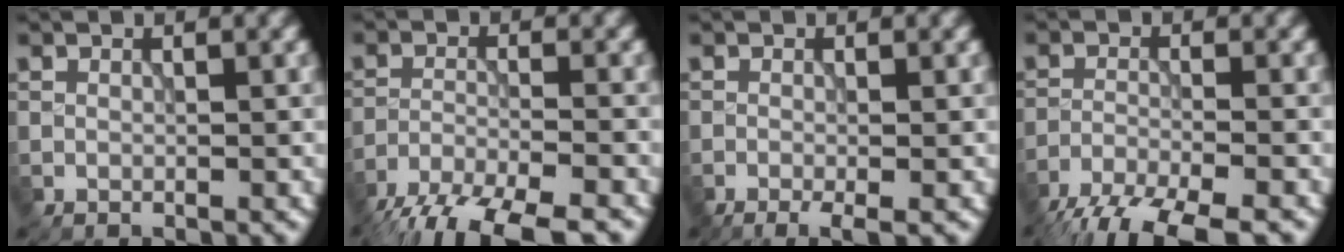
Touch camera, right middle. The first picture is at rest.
{"total": 9.3, "force": [-8.1, 2.1, 4.2], "torque": [-0.073, -0.028, -0.132]}
{"total": 1.9, "force": [-1.0, 0.4, 1.5], "torque": [-0.025, -0.005, -0.021]}
{"total": 8.4, "force": [-7.3, 1.6, 3.9], "torque": [-0.072, -0.031, -0.121]}